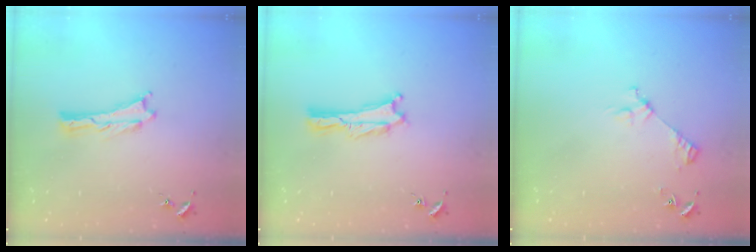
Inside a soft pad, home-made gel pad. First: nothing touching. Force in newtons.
{"total": 0.0}
{"total": 3.1, "press": 3.1, "slide": 0.3}